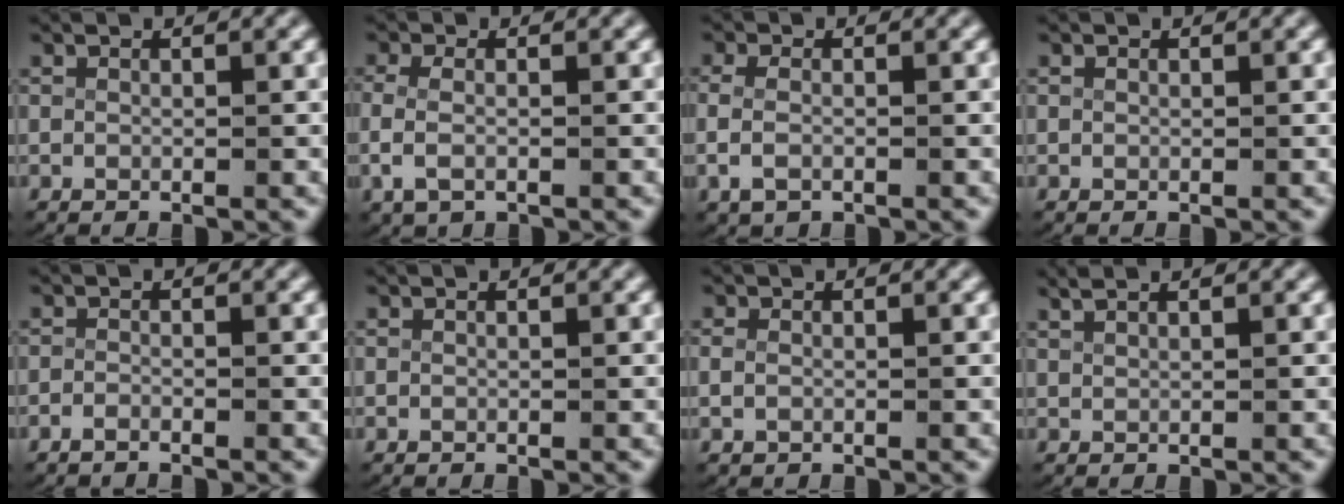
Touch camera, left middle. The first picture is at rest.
{"total": 3.0, "force": [-0.7, 1.9, 2.2], "torque": [-0.072, -0.014, -0.004]}
{"total": 2.7, "force": [-0.7, 1.8, 1.9], "torque": [-0.060, -0.012, -0.004]}
{"total": 0.0}
{"total": 1.3, "force": [-1.3, 0.2, 0.2], "torque": [-0.014, -0.009, -0.022]}
{"total": 0.0}
{"total": 1.2, "force": [-0.1, 0.9, 0.7], "torque": [-0.025, -0.007, 0.004]}
{"total": 1.2, "force": [1.1, 0.0, 0.4], "torque": [-0.010, 0.000, 0.025]}